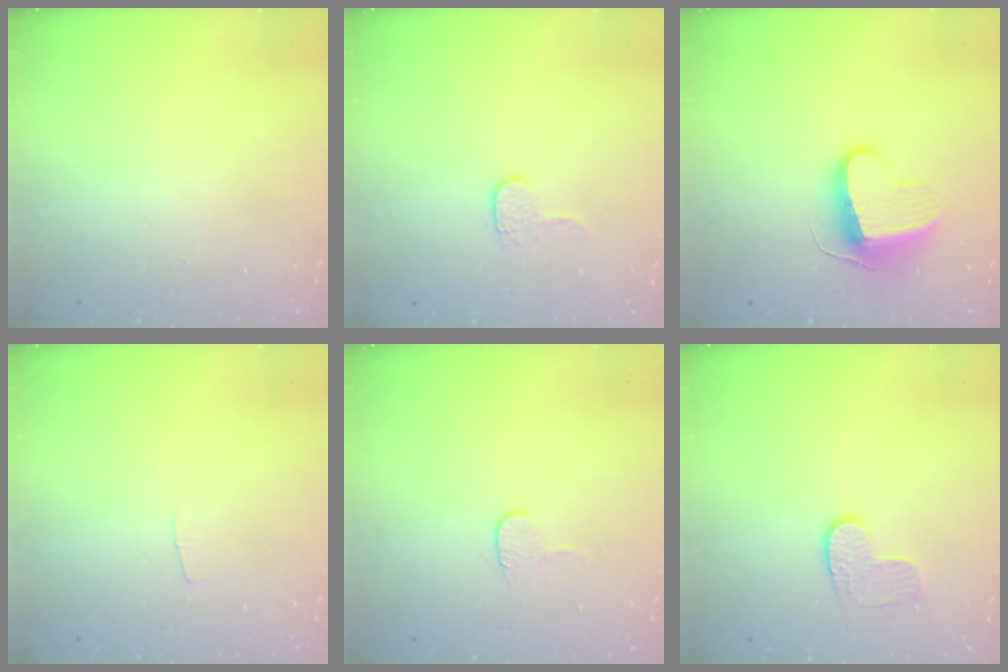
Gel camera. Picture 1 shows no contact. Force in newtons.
{"total": 3.6, "press": 3.6, "slide": 0.4}
{"total": 10.2, "press": 10.2, "slide": 0.3}
{"total": 2.0, "press": 2.0, "slide": 0.2}
{"total": 5.0, "press": 4.9, "slide": 0.4}
{"total": 5.7, "press": 5.7, "slide": 0.3}